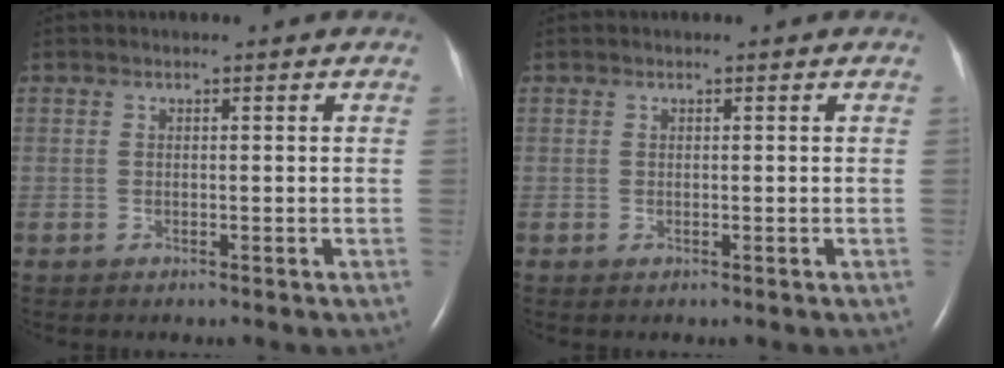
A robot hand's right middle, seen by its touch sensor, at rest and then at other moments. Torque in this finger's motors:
{"motor_torque": [0.10, -0.08, 0.00, 0.01]}